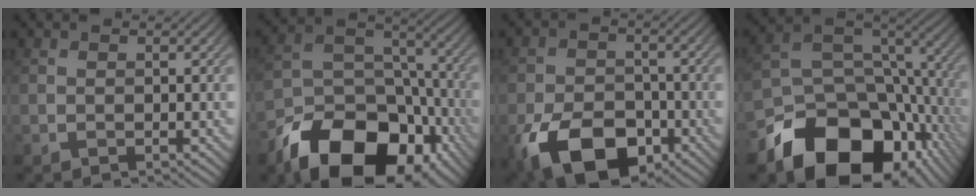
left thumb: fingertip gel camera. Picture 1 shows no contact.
{"total": 16.5, "force": [-9.6, 10.2, 8.8], "torque": [-0.174, -0.034, -0.167]}
{"total": 12.1, "force": [-5.9, 7.3, 7.6], "torque": [-0.164, -0.025, -0.103]}
{"total": 17.2, "force": [-8.6, 11.4, 9.5], "torque": [-0.192, -0.049, -0.120]}